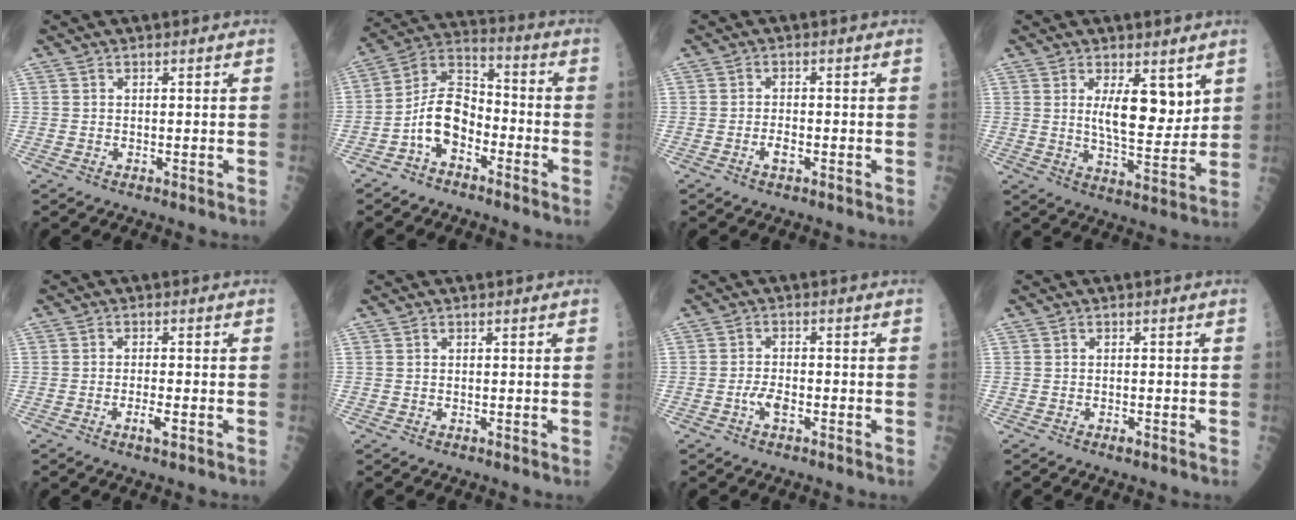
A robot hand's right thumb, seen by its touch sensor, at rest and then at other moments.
{"total": 10.6, "force": [-4.3, 6.4, 7.3], "torque": [-0.120, 0.059, -0.086]}
{"total": 2.0, "force": [-0.9, 0.8, 1.6], "torque": [-0.027, 0.005, -0.015]}
{"total": 9.0, "force": [3.4, 3.6, 7.6], "torque": [-0.095, -0.032, 0.060]}
{"total": 2.5, "force": [-1.0, 0.2, 2.2], "torque": [-0.047, -0.001, -0.018]}
{"total": 0.0}
{"total": 2.9, "force": [-1.2, 1.3, 2.3], "torque": [-0.038, 0.009, -0.022]}
{"total": 0.7, "force": [-0.4, 0.1, 0.5], "torque": [-0.011, 0.000, -0.007]}